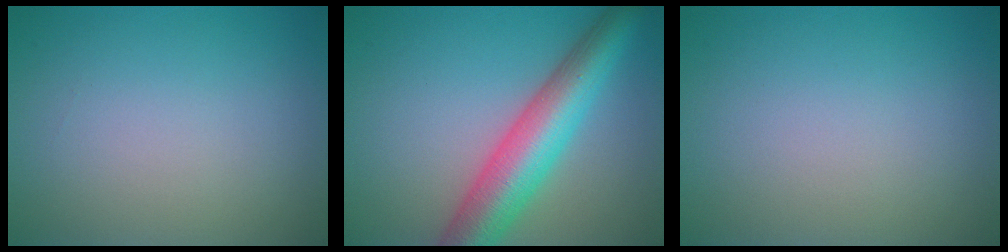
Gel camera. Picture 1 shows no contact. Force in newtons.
{"total": 7.7, "press": 7.7, "slide": 0.4}
{"total": 0.0}